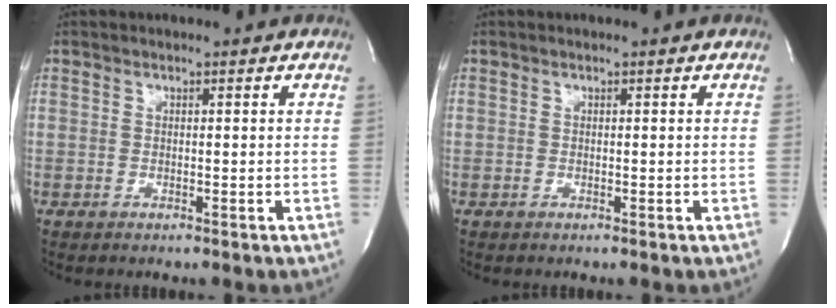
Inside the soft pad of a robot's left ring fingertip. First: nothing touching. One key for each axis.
{"total": 0.0}